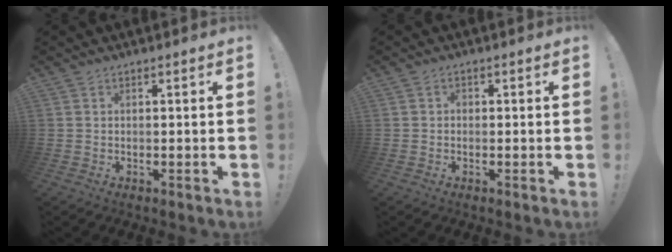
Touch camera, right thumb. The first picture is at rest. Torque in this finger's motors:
{"motor_torque": [0.10, 0.04, 0.15, -0.03, -0.03]}